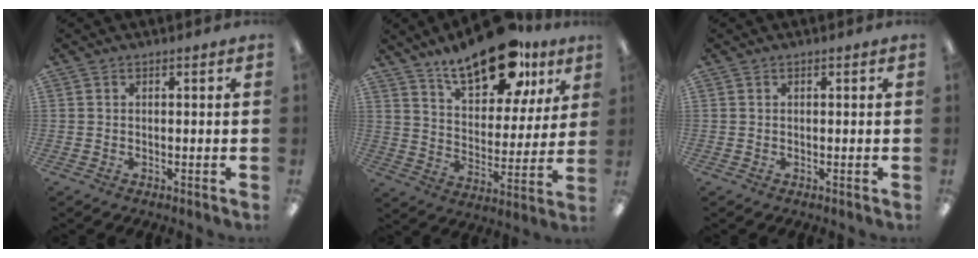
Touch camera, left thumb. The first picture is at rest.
{"total": 19.7, "force": [14.3, 8.3, 10.8], "torque": [-0.172, -0.075, 0.244]}
{"total": 0.0}